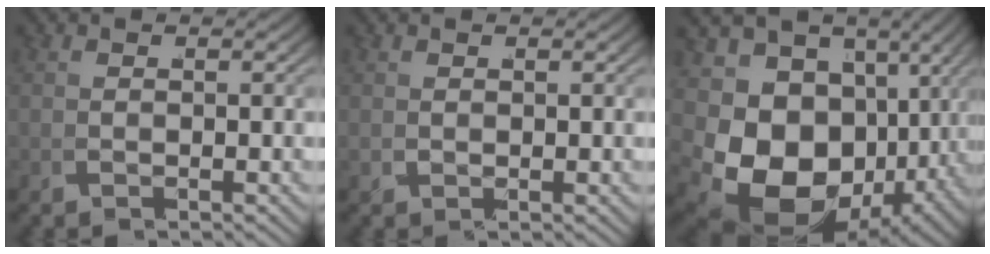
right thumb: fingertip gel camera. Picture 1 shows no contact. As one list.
[{"total": 1.5, "force": [0.5, 1.4, 0.6], "torque": [-0.023, 0.001, 0.011]}, {"total": 17.4, "force": [-1.4, 13.0, 11.5], "torque": [-0.230, -0.080, 0.007]}]